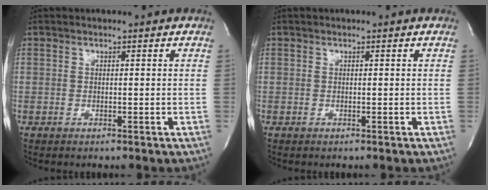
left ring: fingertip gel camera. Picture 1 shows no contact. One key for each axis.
{"total": 0.0}